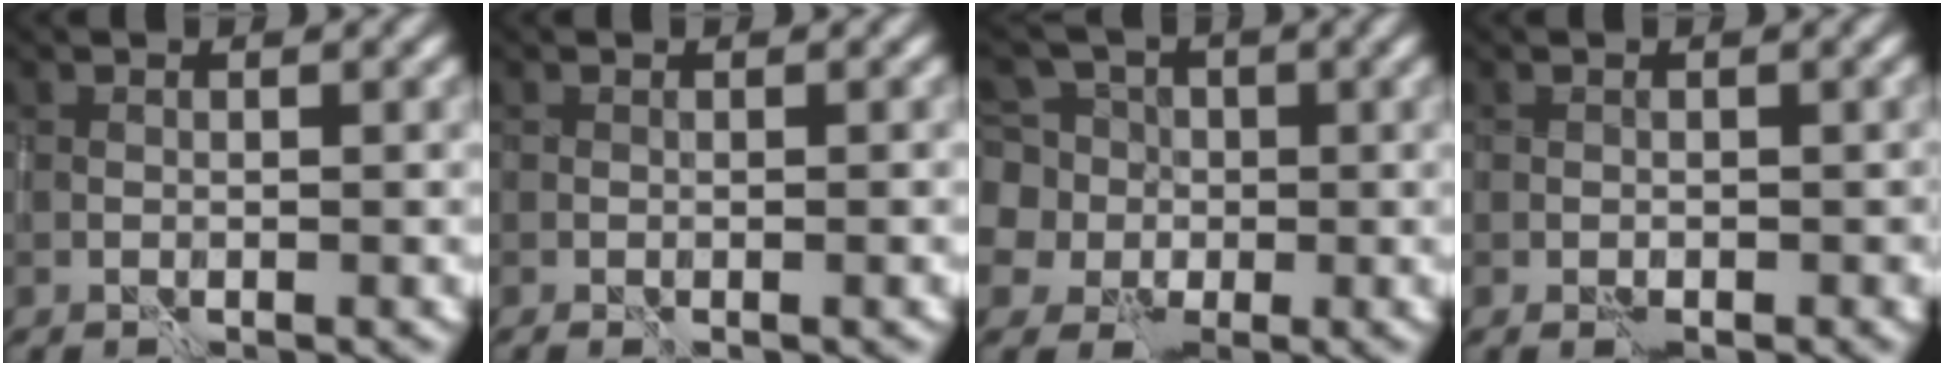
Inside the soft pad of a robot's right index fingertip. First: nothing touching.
{"total": 0.7, "force": [-0.3, 0.2, 0.6], "torque": [-0.002, 0.005, -0.001]}
{"total": 8.4, "force": [0.8, 8.0, 2.6], "torque": [-0.063, 0.025, -0.032]}
{"total": 1.2, "force": [-0.6, 0.8, 0.8], "torque": [-0.008, 0.001, -0.008]}